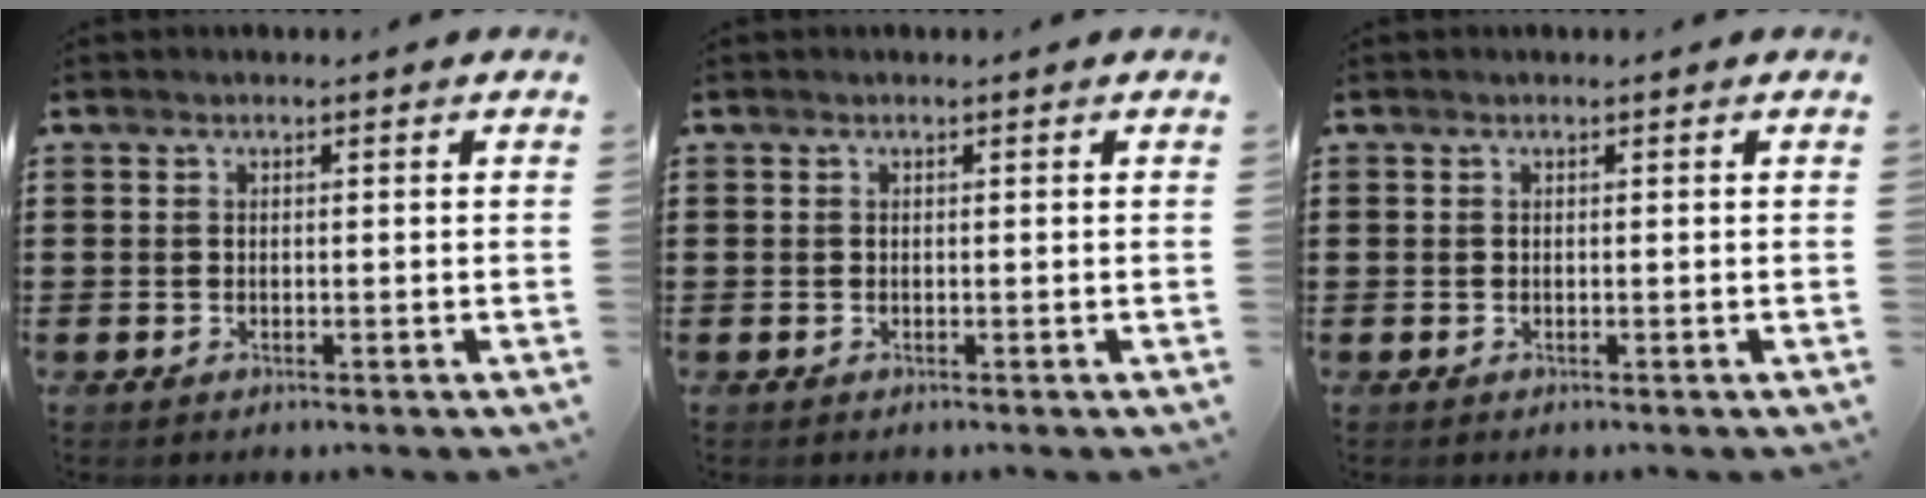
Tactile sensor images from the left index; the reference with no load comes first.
{"total": 0.0}
{"total": 0.0}